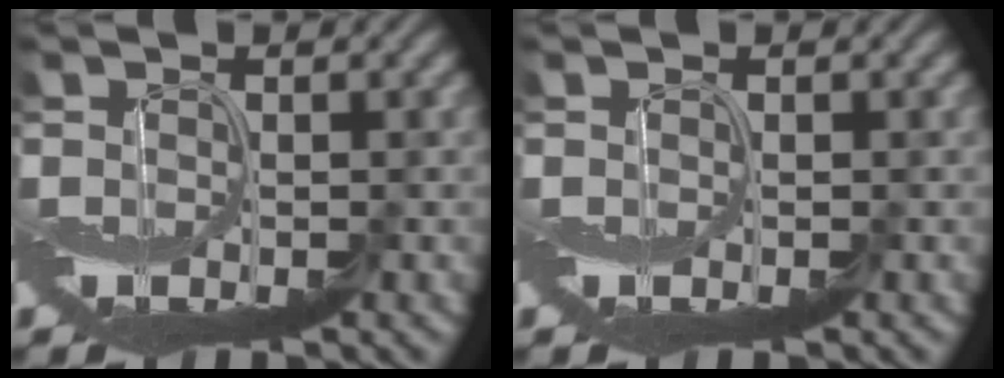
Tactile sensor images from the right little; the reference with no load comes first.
{"total": 0.0}